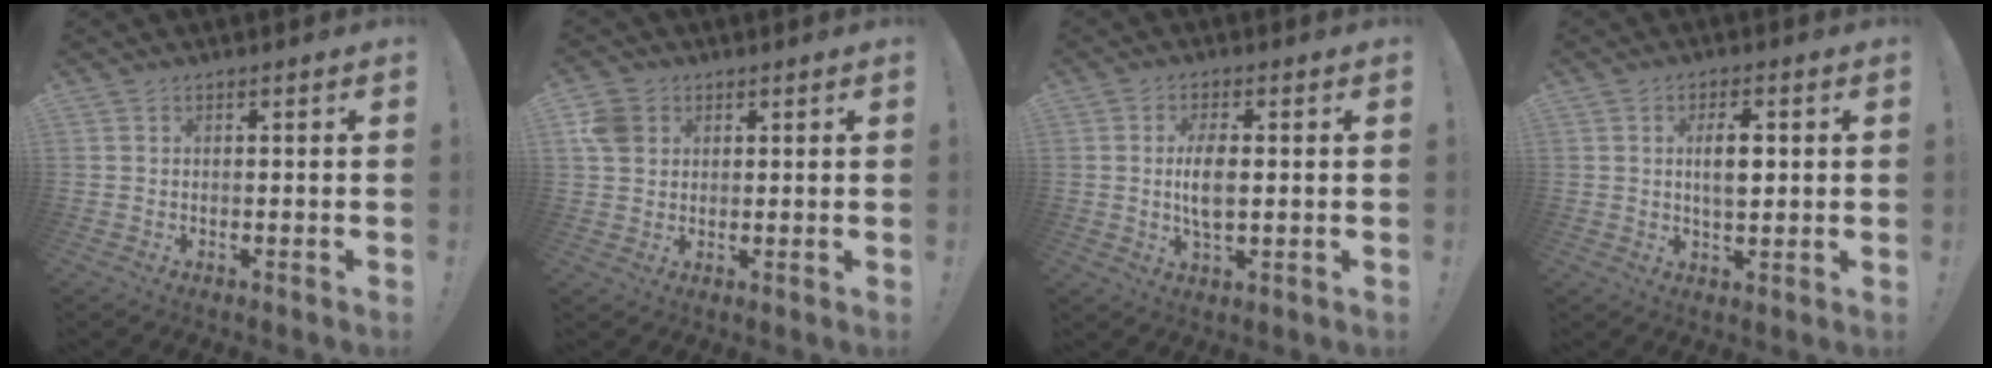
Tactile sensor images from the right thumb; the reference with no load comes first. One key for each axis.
{"total": 6.4, "fx": 2.0, "fy": 5.5, "fz": 2.7, "tx": -0.047, "ty": 0.004, "tz": 0.042}
{"total": 7.0, "fx": 0.0, "fy": 3.1, "fz": 6.2, "tx": -0.111, "ty": -0.008, "tz": -0.009}
{"total": 6.5, "fx": 0.9, "fy": 3.3, "fz": 5.6, "tx": -0.099, "ty": 0.003, "tz": 0.010}